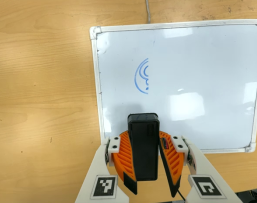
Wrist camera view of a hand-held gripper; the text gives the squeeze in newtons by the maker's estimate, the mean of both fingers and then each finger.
{"total": 10.4, "left": 9.6, "right": 11.2}